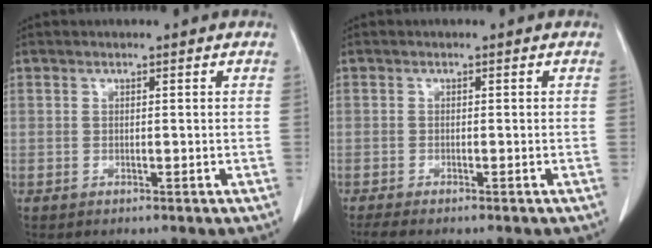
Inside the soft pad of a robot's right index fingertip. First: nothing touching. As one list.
[{"total": 2.6, "force": [-2.2, 0.0, 1.4], "torque": [-0.023, -0.006, -0.032]}]